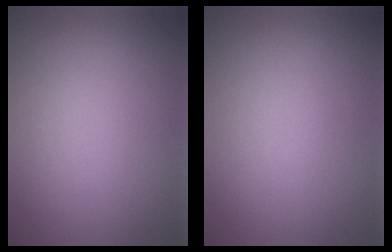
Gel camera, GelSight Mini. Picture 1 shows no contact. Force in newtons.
{"total": 0.0}